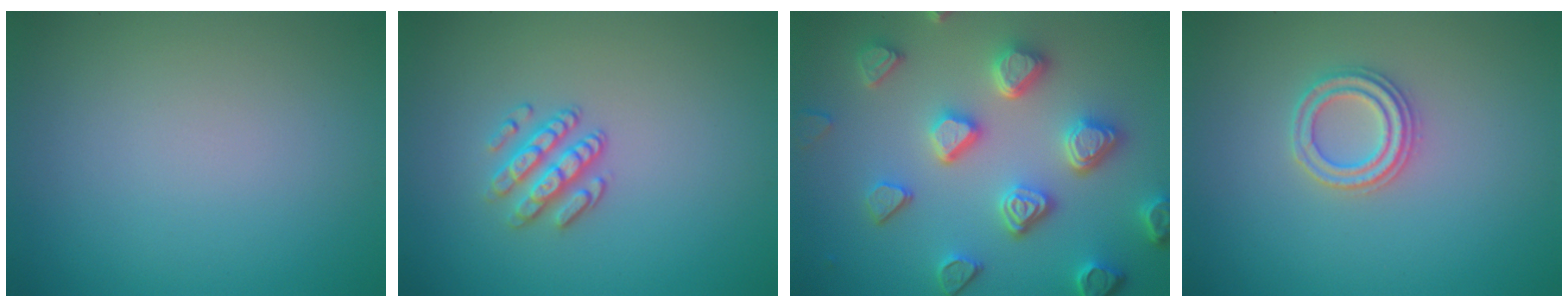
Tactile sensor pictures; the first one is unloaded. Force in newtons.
{"total": 2.7, "press": 2.4, "slide": 1.2}
{"total": 5.9, "press": 5.3, "slide": 2.7}
{"total": 2.3, "press": 2.3, "slide": 0.2}